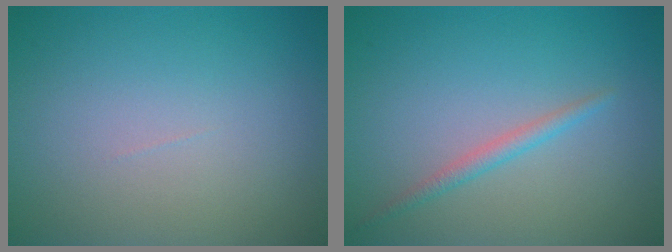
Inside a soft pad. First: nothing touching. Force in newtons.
{"total": 1.4, "press": 1.4, "slide": 0.1}